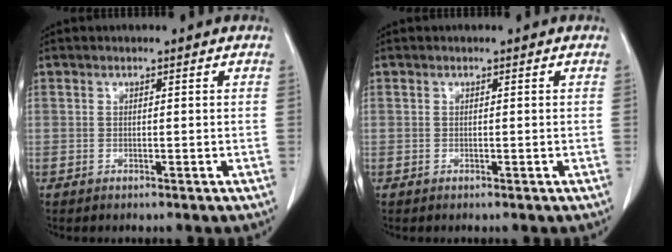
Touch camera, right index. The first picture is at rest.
{"total": 0.0}